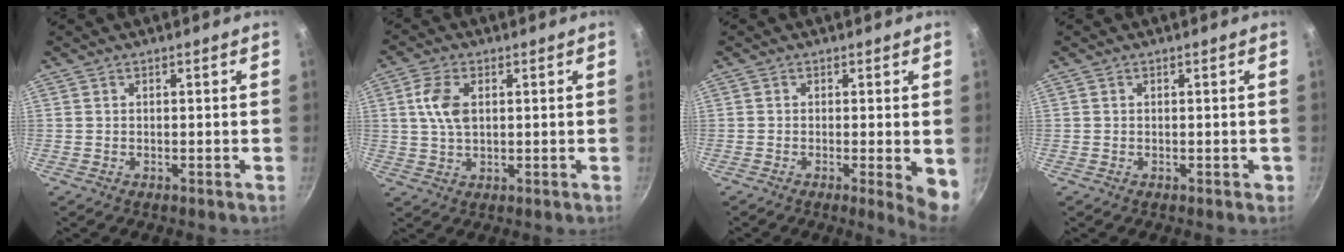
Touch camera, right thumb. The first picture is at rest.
{"total": 6.6, "force": [1.4, 3.9, 5.1], "torque": [-0.096, 0.003, 0.025]}
{"total": 5.6, "force": [-0.7, 1.0, 5.5], "torque": [-0.065, -0.011, -0.009]}
{"total": 0.7, "force": [-0.1, 0.6, 0.4], "torque": [0.001, 0.002, -0.001]}